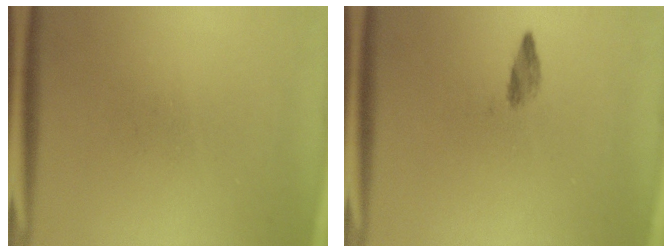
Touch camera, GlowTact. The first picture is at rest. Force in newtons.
{"total": 1.4}